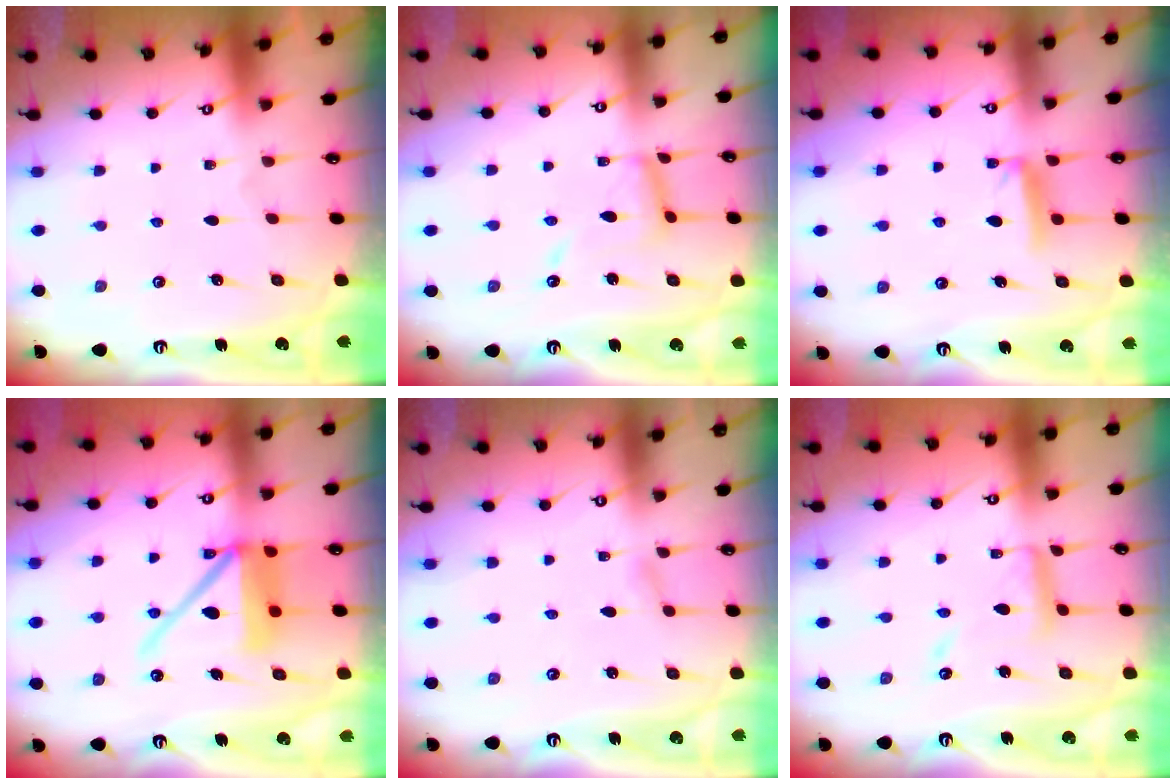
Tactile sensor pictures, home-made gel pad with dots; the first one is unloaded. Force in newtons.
{"total": 10.8, "press": 10.7, "slide": 0.9}
{"total": 6.0, "press": 5.9, "slide": 0.7}
{"total": 13.7, "press": 13.6, "slide": 1.8}
{"total": 1.2, "press": 1.2, "slide": 0.1}
{"total": 10.4, "press": 10.3, "slide": 0.8}